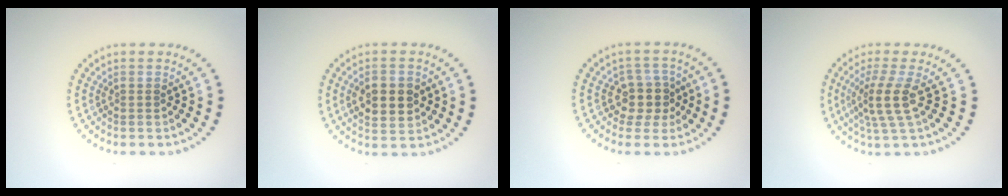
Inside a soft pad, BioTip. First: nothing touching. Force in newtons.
{"total": 4.4, "press": 4.4, "slide": 0.1}
{"total": 3.0, "press": 2.5, "slide": 1.5}
{"total": 3.5, "press": 2.8, "slide": 2.2}